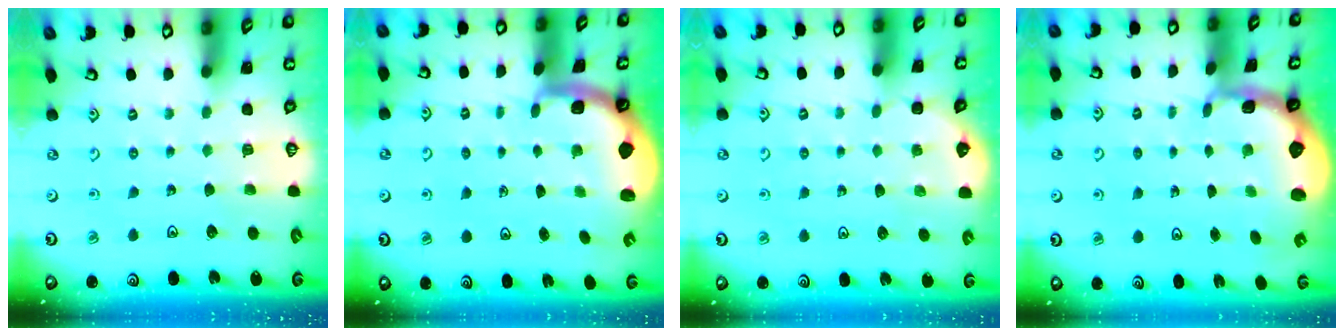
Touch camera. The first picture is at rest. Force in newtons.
{"total": 1.7, "press": 1.6, "slide": 0.4}
{"total": 1.7, "press": 1.7, "slide": 0.1}
{"total": 2.3, "press": 1.5, "slide": 1.8}